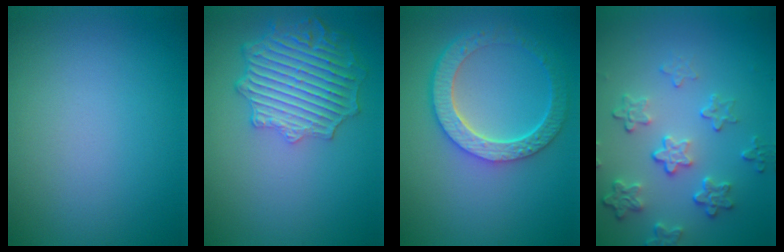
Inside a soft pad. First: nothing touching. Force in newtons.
{"total": 6.3, "press": 5.1, "slide": 3.7}
{"total": 5.9, "press": 4.5, "slide": 3.8}
{"total": 4.4, "press": 3.3, "slide": 3.0}